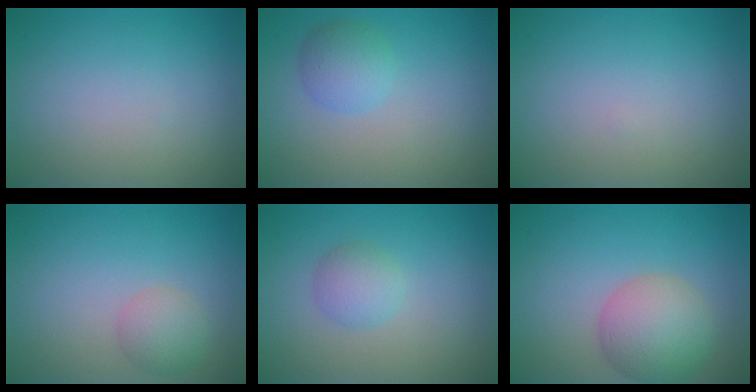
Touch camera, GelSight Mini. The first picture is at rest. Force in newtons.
{"total": 2.5, "press": 2.5, "slide": 0.2}
{"total": 0.0}
{"total": 2.1, "press": 2.1, "slide": 0.1}
{"total": 2.1, "press": 2.1, "slide": 0.1}
{"total": 5.3, "press": 5.3, "slide": 0.3}